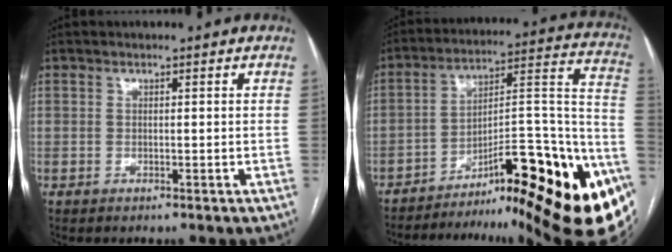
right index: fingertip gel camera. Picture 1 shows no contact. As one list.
[{"total": 31.3, "force": [-18.6, 6.1, 24.4], "torque": [-0.227, 0.014, -0.256]}]